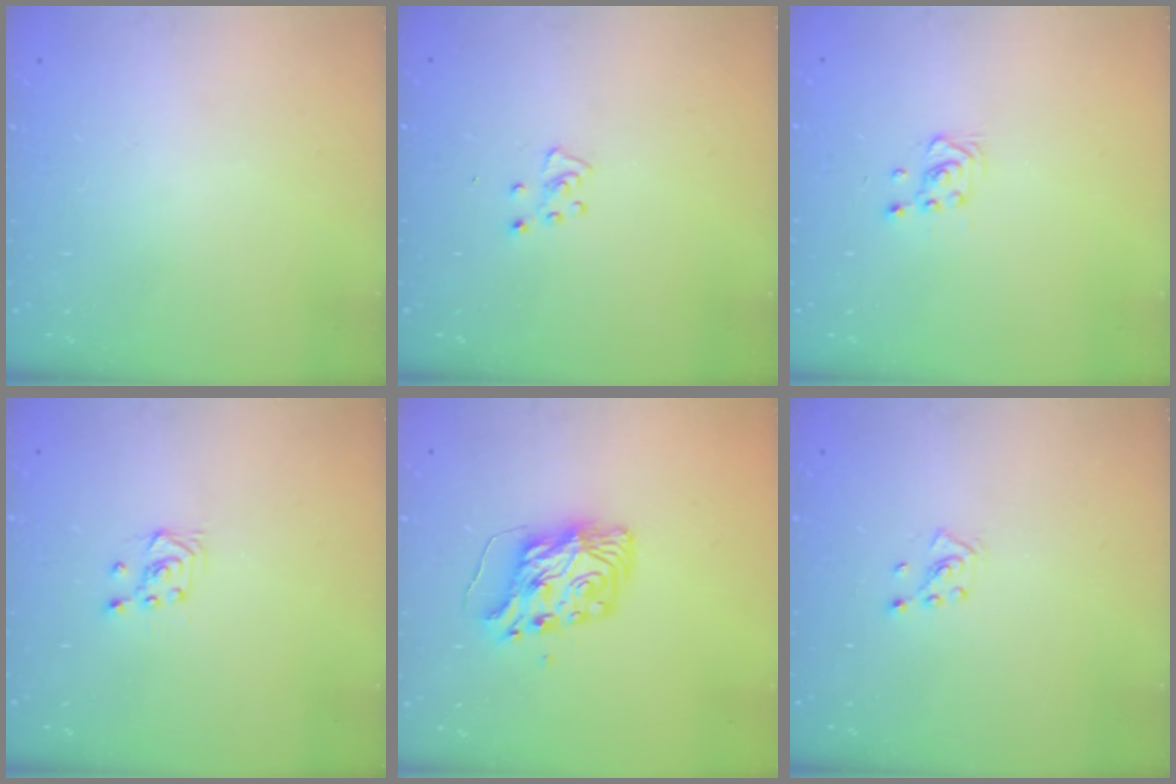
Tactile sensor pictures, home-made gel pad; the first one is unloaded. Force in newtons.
{"total": 4.6, "press": 4.6, "slide": 0.5}
{"total": 3.7, "press": 3.6, "slide": 0.5}
{"total": 3.9, "press": 3.8, "slide": 0.7}
{"total": 9.2, "press": 9.1, "slide": 1.3}
{"total": 2.8, "press": 2.8, "slide": 0.2}